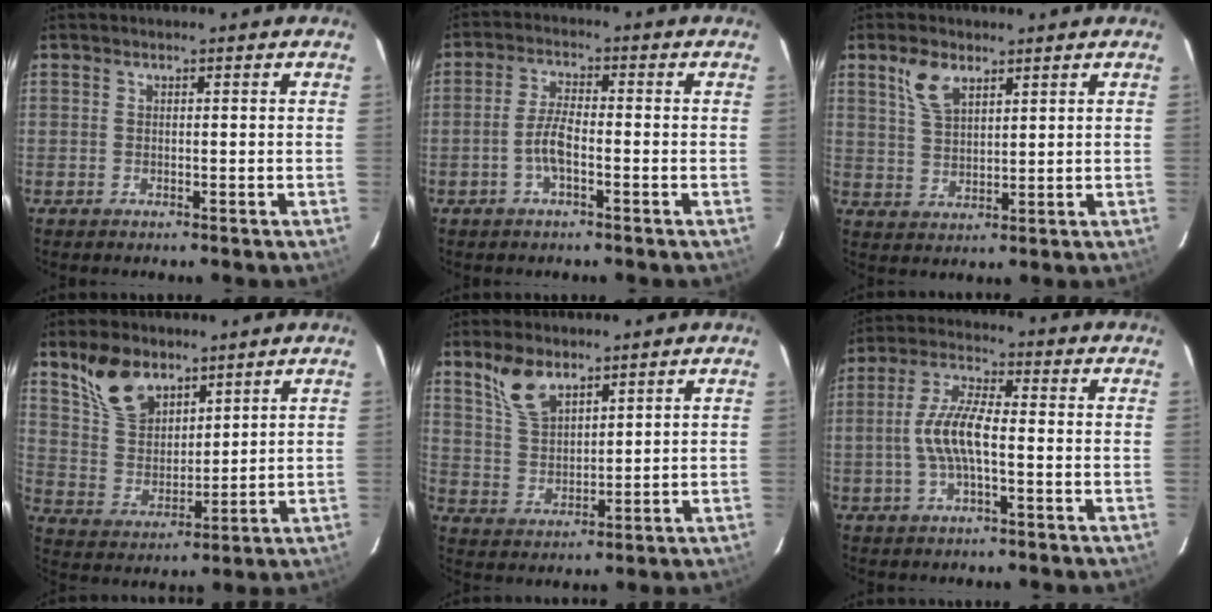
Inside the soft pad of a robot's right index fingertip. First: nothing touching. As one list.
[{"total": 4.7, "force": [-1.8, 1.3, 4.1], "torque": [-0.090, 0.006, -0.036]}, {"total": 6.0, "force": [3.6, 3.0, 3.7], "torque": [-0.074, 0.009, 0.076]}, {"total": 10.8, "force": [7.6, 5.9, 5.1], "torque": [-0.100, 0.019, 0.158]}, {"total": 7.9, "force": [5.5, 3.7, 4.4], "torque": [-0.081, 0.010, 0.117]}, {"total": 8.2, "force": [-1.5, 2.3, 7.8], "torque": [-0.161, 0.008, -0.030]}]